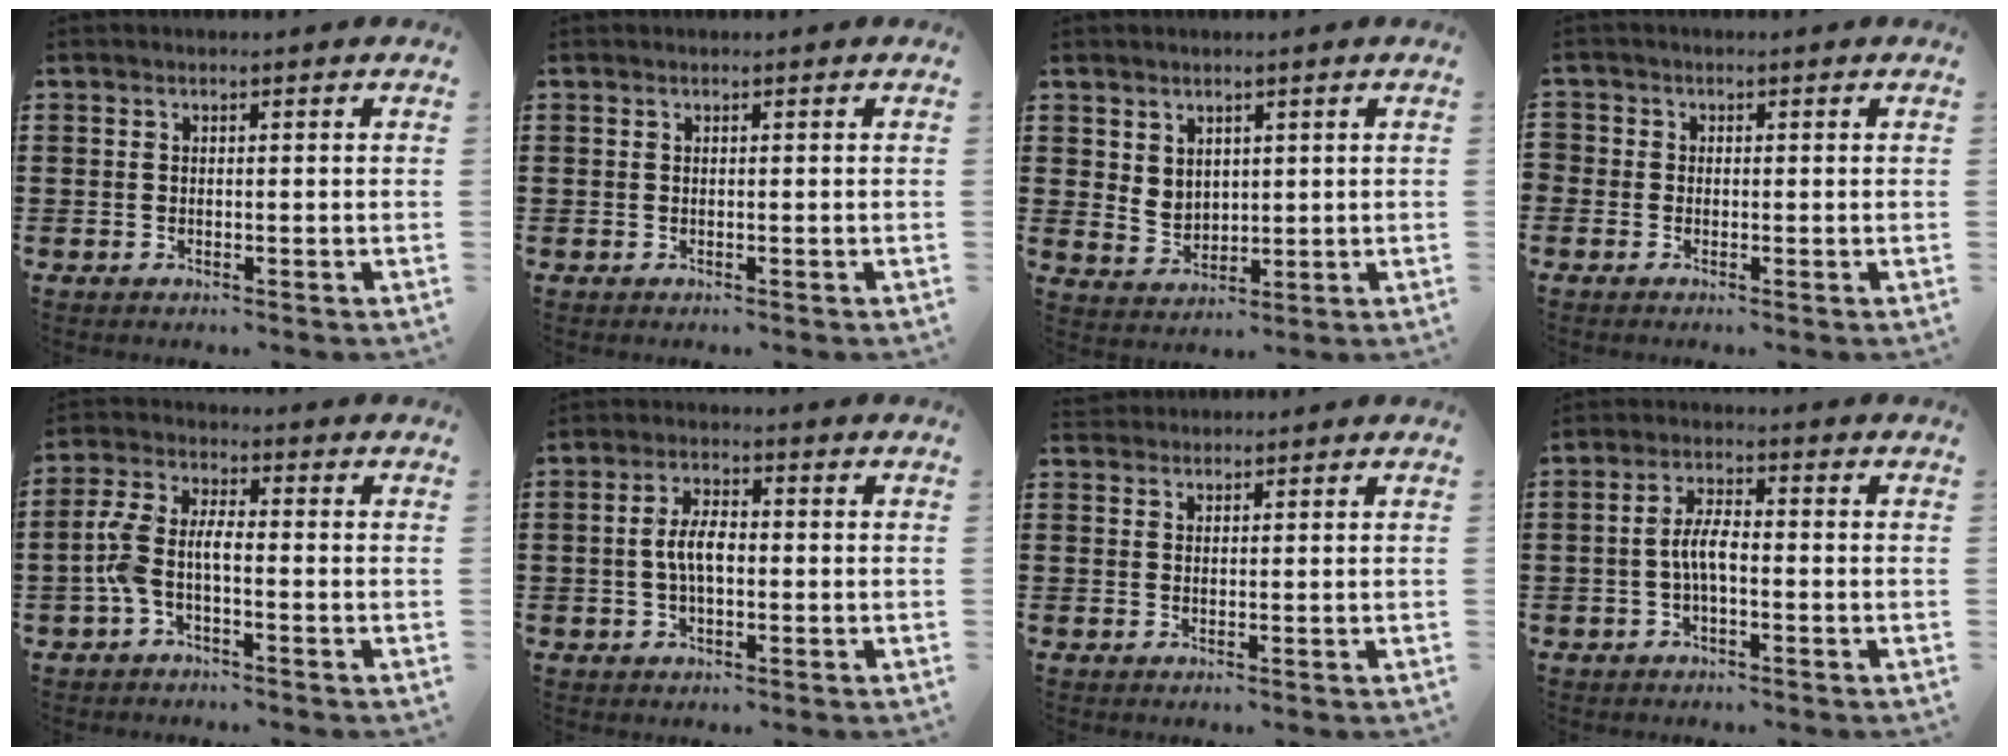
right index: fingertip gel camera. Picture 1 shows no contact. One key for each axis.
{"total": 0.0}
{"total": 3.4, "fx": 2.3, "fy": 2.4, "fz": 0.7, "tx": -0.024, "ty": 0.005, "tz": 0.044}
{"total": 0.9, "fx": -0.5, "fy": 0.7, "fz": 0.1, "tx": -0.004, "ty": 0.001, "tz": -0.010}
{"total": 4.9, "fx": -1.6, "fy": 2.1, "fz": 4.1, "tx": -0.111, "ty": -0.003, "tz": -0.041}
{"total": 4.8, "fx": -0.3, "fy": 2.2, "fz": 4.3, "tx": -0.094, "ty": 0.000, "tz": -0.012}
{"total": 1.4, "fx": 1.3, "fy": 0.5, "fz": -0.3, "tx": 0.002, "ty": 0.004, "tz": 0.027}
{"total": 4.5, "fx": -0.9, "fy": 1.5, "fz": 4.2, "tx": -0.089, "ty": 0.004, "tz": -0.021}